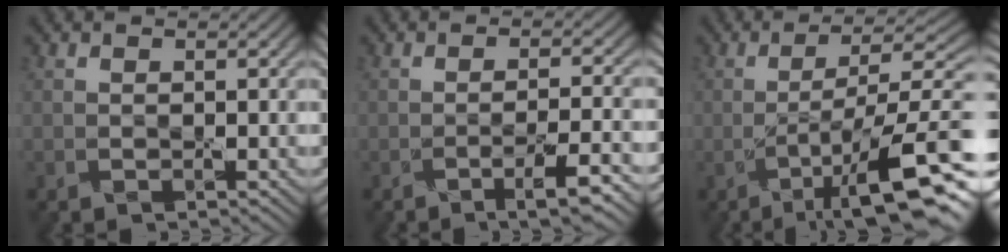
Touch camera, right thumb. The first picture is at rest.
{"total": 5.2, "force": [-2.8, 1.0, 4.3], "torque": [-0.064, 0.001, -0.047]}
{"total": 14.2, "force": [-5.4, 3.4, 12.7], "torque": [-0.200, 0.007, -0.084]}